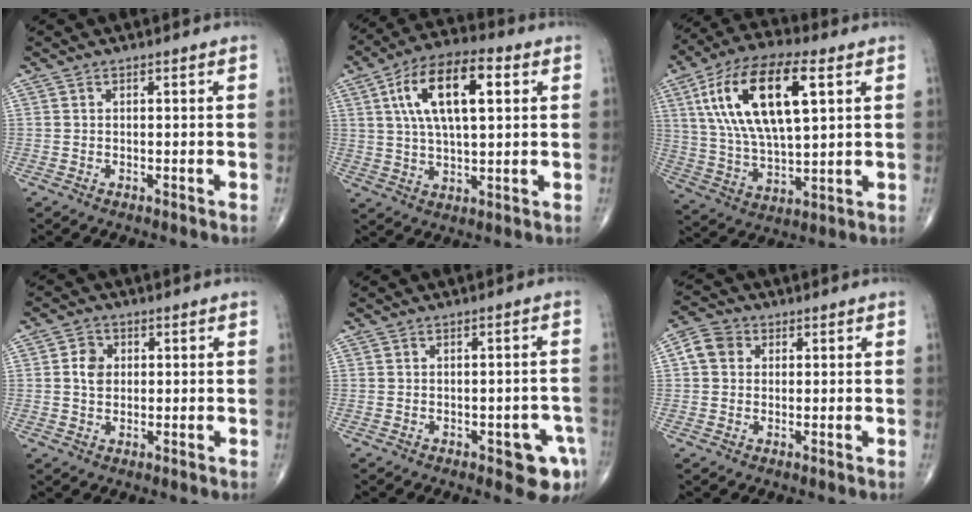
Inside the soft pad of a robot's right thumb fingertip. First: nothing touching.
{"total": 13.9, "force": [4.0, 5.9, 11.9], "torque": [-0.203, 0.010, 0.065]}
{"total": 20.6, "force": [6.6, 8.3, 17.6], "torque": [-0.329, 0.001, 0.118]}
{"total": 3.9, "force": [0.5, 3.2, 2.2], "torque": [-0.029, 0.001, 0.005]}
{"total": 6.8, "force": [-3.0, 2.9, 5.4], "torque": [-0.042, 0.013, -0.030]}
{"total": 4.9, "force": [0.9, 4.2, 2.3], "torque": [-0.033, 0.010, 0.010]}